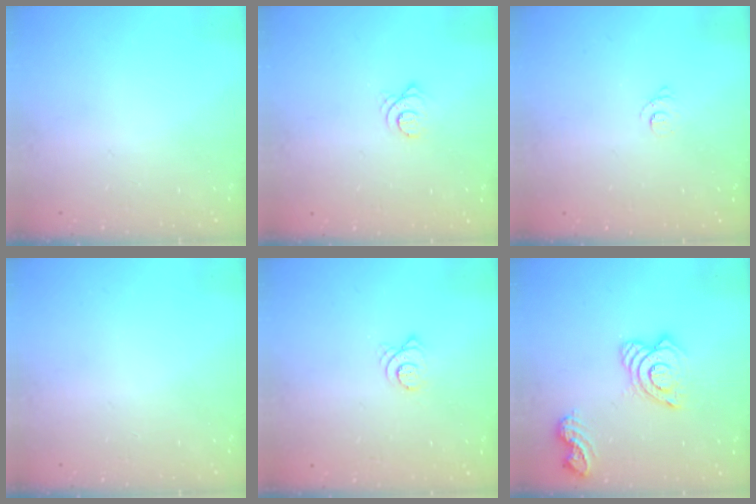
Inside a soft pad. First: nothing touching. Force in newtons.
{"total": 3.3, "press": 3.3, "slide": 0.4}
{"total": 2.3, "press": 2.2, "slide": 0.2}
{"total": 0.0}
{"total": 3.2, "press": 3.2, "slide": 0.1}
{"total": 13.7, "press": 13.6, "slide": 1.2}